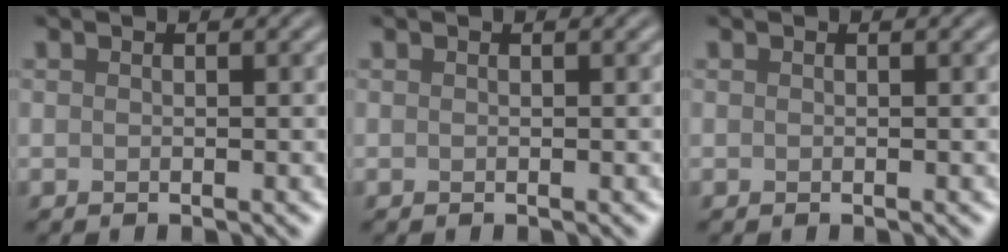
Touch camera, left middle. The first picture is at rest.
{"total": 0.0}
{"total": 0.0}